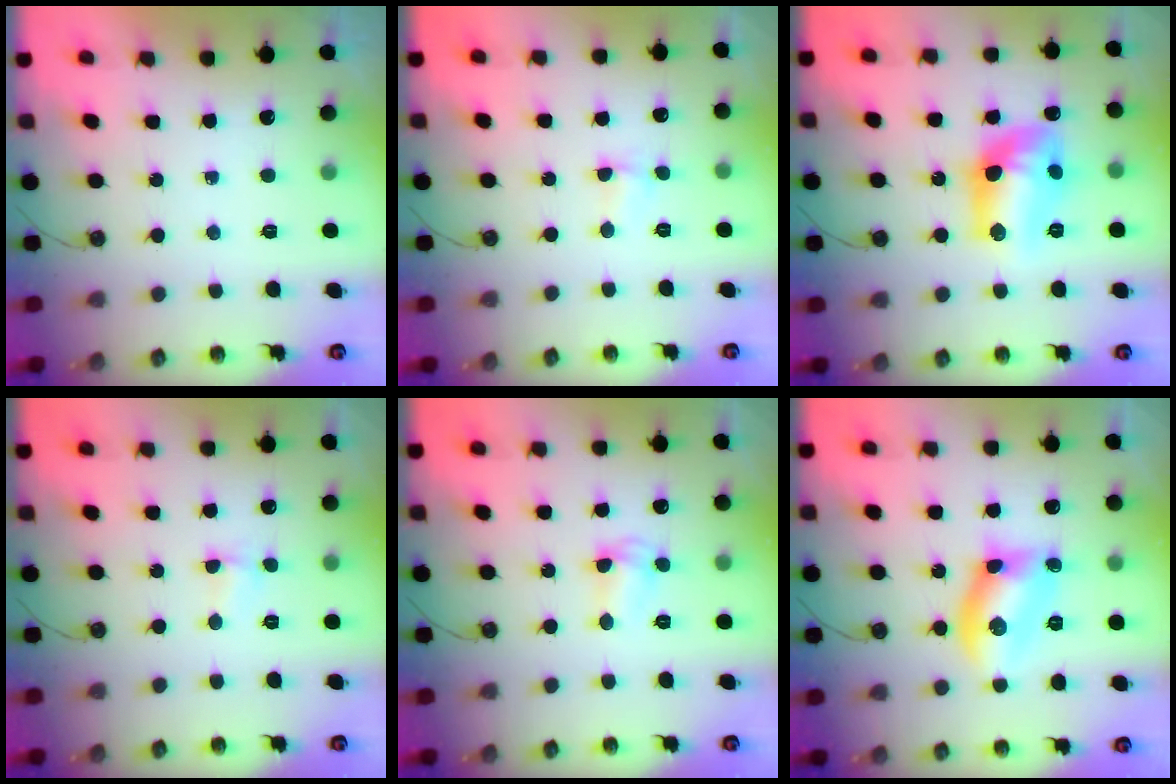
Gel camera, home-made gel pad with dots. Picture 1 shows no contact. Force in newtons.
{"total": 1.6, "press": 1.4, "slide": 0.6}
{"total": 13.1, "press": 13.1, "slide": 0.8}
{"total": 1.6, "press": 1.4, "slide": 0.6}
{"total": 3.7, "press": 3.7, "slide": 0.3}
{"total": 10.4, "press": 10.3, "slide": 0.7}